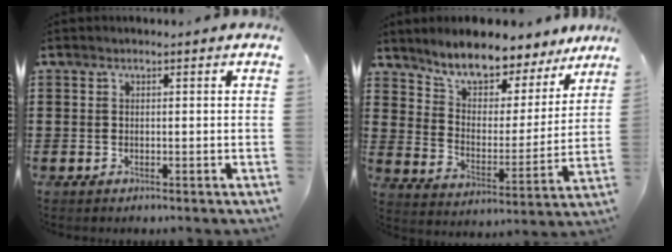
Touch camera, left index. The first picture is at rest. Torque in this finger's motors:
{"motor_torque": [1.10, -1.04, 1.05, 0.21]}